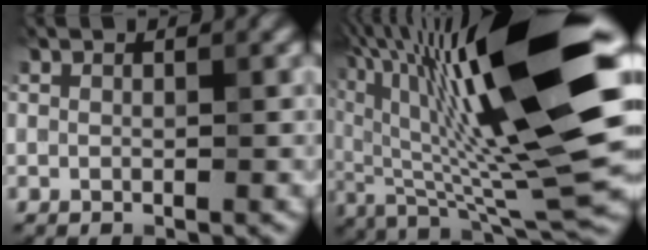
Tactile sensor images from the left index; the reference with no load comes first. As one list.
[{"total": 18.6, "force": [4.4, 4.4, 17.5], "torque": [-0.282, 0.016, 0.074]}]